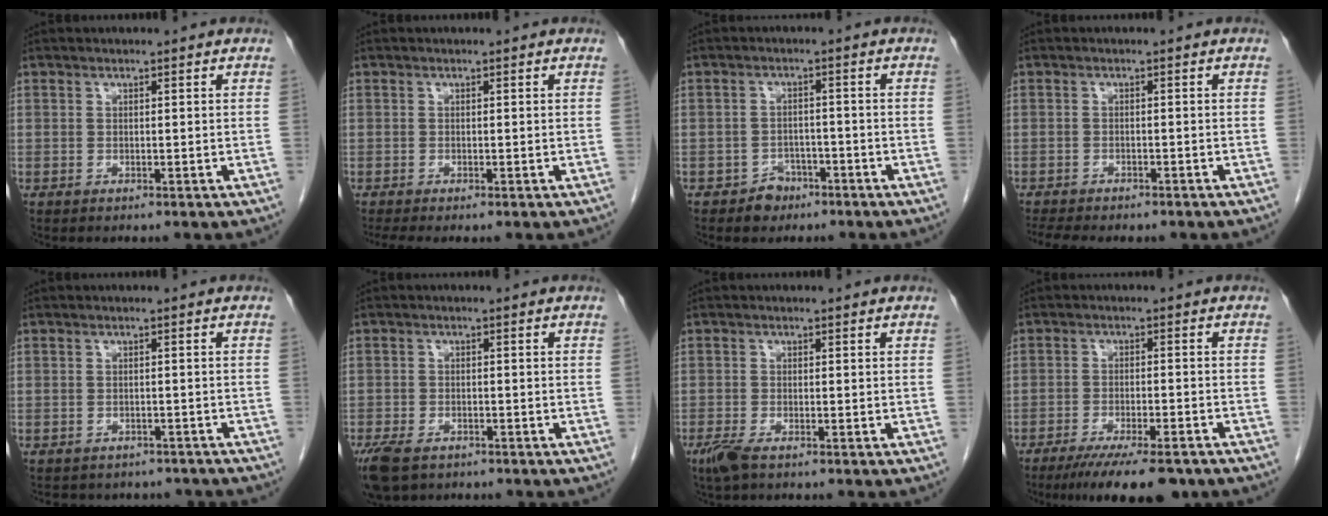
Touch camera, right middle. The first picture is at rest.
{"total": 1.9, "force": [-1.4, 0.1, 1.2], "torque": [-0.019, -0.006, -0.025]}
{"total": 3.3, "force": [-2.2, 2.4, 0.5], "torque": [-0.010, 0.010, -0.030]}
{"total": 7.6, "force": [-6.4, 1.9, 3.6], "torque": [-0.049, 0.000, -0.086]}
{"total": 8.9, "force": [-7.8, 4.0, 1.9], "torque": [-0.024, 0.011, -0.078]}
{"total": 8.1, "force": [-5.4, 4.4, 4.1], "torque": [-0.092, -0.011, -0.086]}
{"total": 2.8, "force": [-1.9, 0.6, 1.9], "torque": [-0.045, -0.007, -0.038]}
{"total": 12.2, "force": [-9.4, 2.4, 7.4], "torque": [-0.107, -0.019, -0.141]}